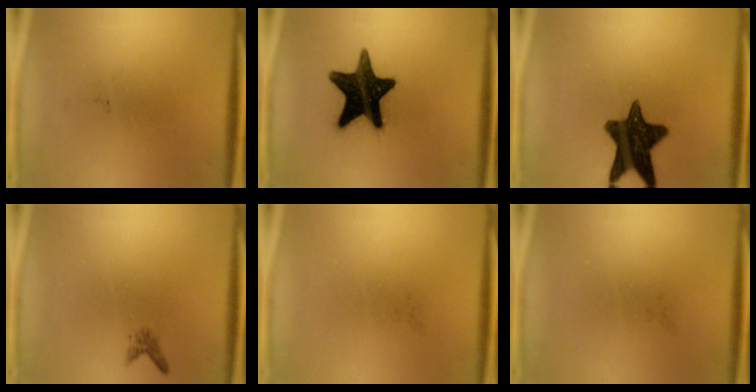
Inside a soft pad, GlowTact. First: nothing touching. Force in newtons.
{"total": 17.5}
{"total": 13.6}
{"total": 1.1}
{"total": 0.0}
{"total": 0.0}